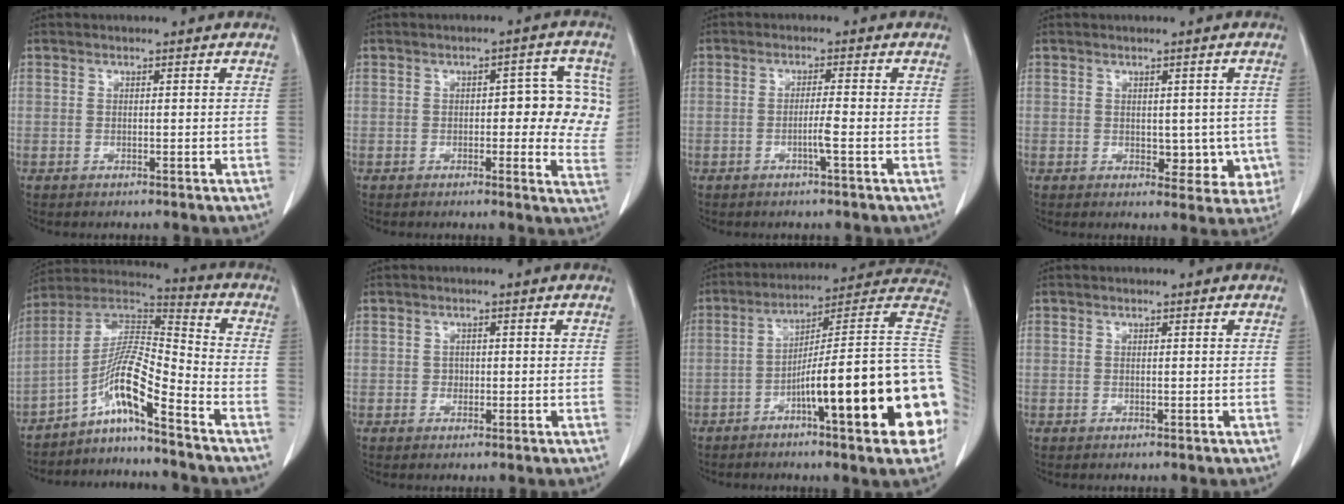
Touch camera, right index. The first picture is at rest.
{"total": 8.9, "force": [1.3, 3.8, 8.0], "torque": [-0.067, 0.012, 0.010]}
{"total": 2.3, "force": [-0.9, -0.5, 2.1], "torque": [-0.041, -0.002, -0.019]}
{"total": 5.8, "force": [-0.4, 3.6, 4.4], "torque": [-0.030, 0.003, 0.003]}
{"total": 10.3, "force": [-6.4, 0.3, 8.1], "torque": [-0.157, 0.022, -0.121]}
{"total": 1.0, "force": [-0.1, 0.9, 0.4], "torque": [-0.002, 0.003, -0.001]}
{"total": 22.6, "force": [-6.2, 1.0, 21.7], "torque": [-0.214, 0.022, -0.093]}
{"total": 0.0}